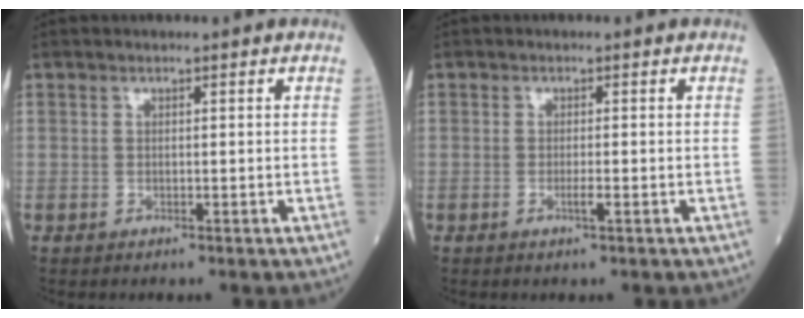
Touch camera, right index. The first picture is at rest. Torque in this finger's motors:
{"motor_torque": [0.16, 0.02, 0.12, 0.04]}